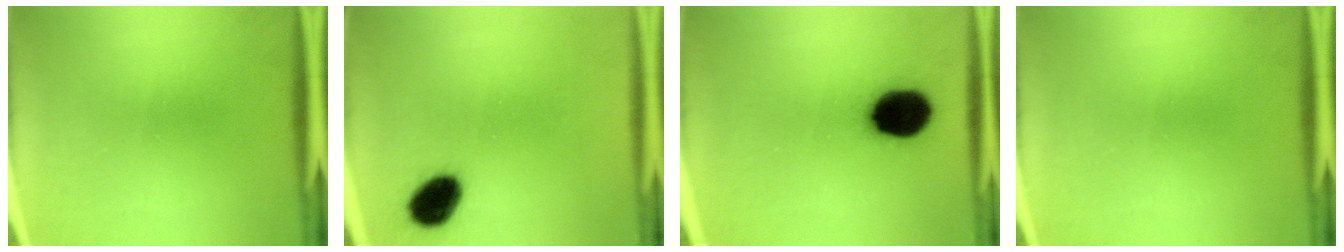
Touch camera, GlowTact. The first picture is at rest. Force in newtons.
{"total": 8.6}
{"total": 13.8}
{"total": 0.0}